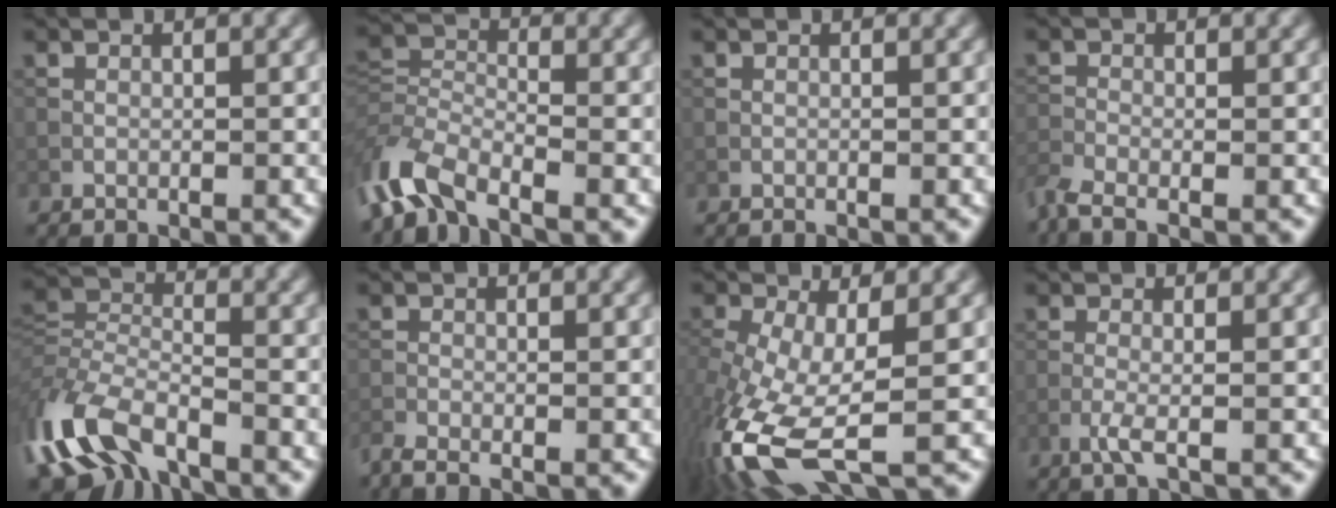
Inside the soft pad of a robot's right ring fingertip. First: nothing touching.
{"total": 6.2, "force": [-4.3, 2.8, 3.4], "torque": [-0.073, -0.004, -0.100]}
{"total": 0.0}
{"total": 2.7, "force": [-2.1, 0.7, 1.5], "torque": [-0.041, -0.016, -0.056]}
{"total": 9.5, "force": [-5.8, 4.9, 5.8], "torque": [-0.125, -0.012, -0.120]}
{"total": 1.6, "force": [-1.4, 0.3, 0.8], "torque": [-0.020, -0.011, -0.035]}
{"total": 10.8, "force": [-3.6, 4.7, 9.0], "torque": [-0.228, -0.033, -0.061]}
{"total": 1.8, "force": [-0.6, 0.4, 1.6], "torque": [-0.034, 0.003, -0.020]}